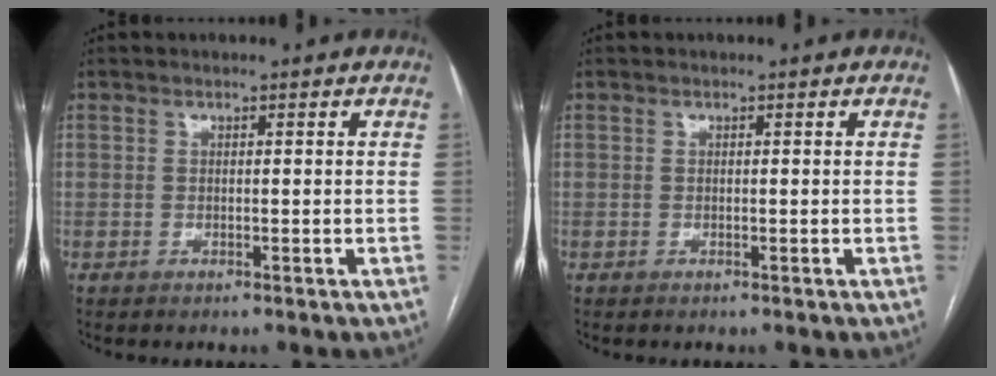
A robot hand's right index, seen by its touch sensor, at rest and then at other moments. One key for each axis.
{"total": 0.0}